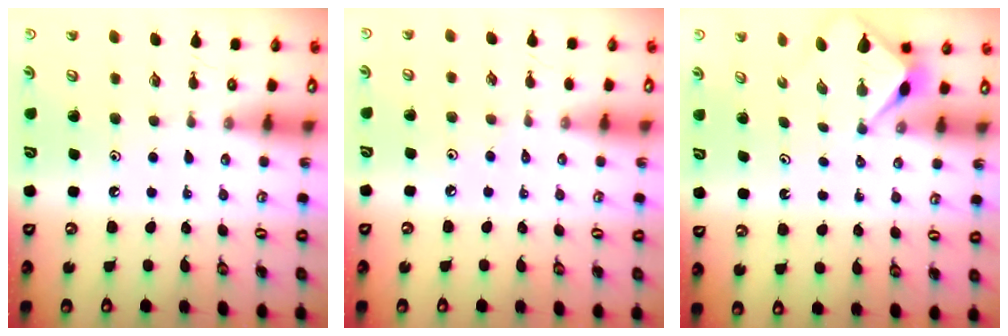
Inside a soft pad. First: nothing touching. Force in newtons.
{"total": 1.9, "press": 1.8, "slide": 0.4}
{"total": 3.0, "press": 3.0, "slide": 0.2}